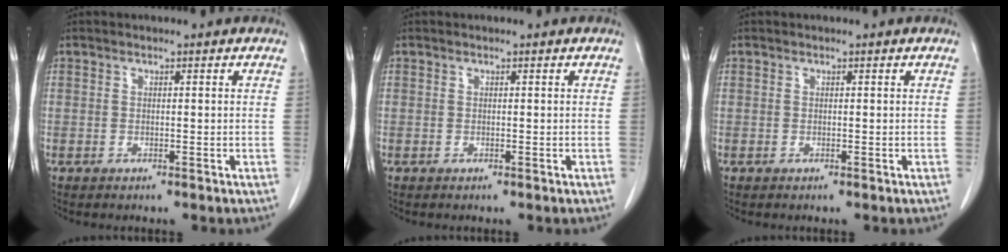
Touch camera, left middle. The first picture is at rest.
{"total": 0.0}
{"total": 0.0}